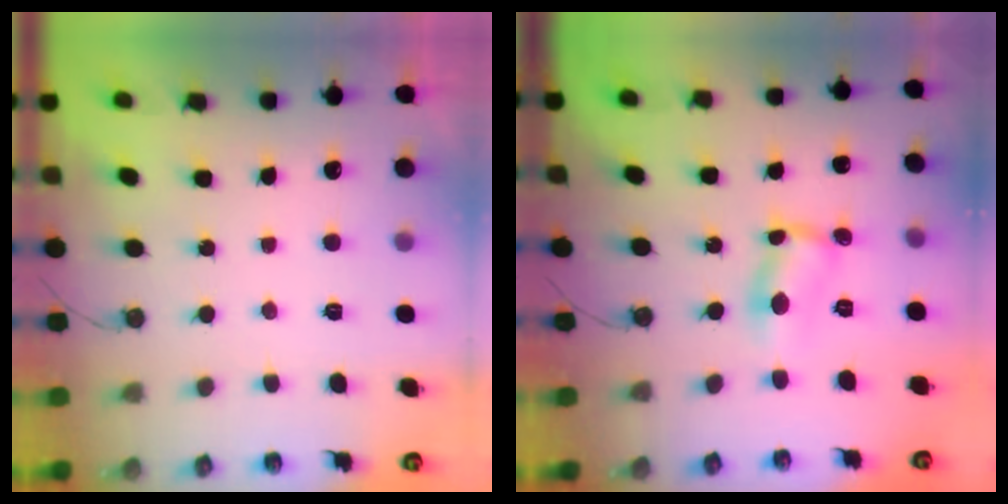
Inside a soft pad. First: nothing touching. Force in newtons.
{"total": 4.3, "press": 4.3, "slide": 0.2}